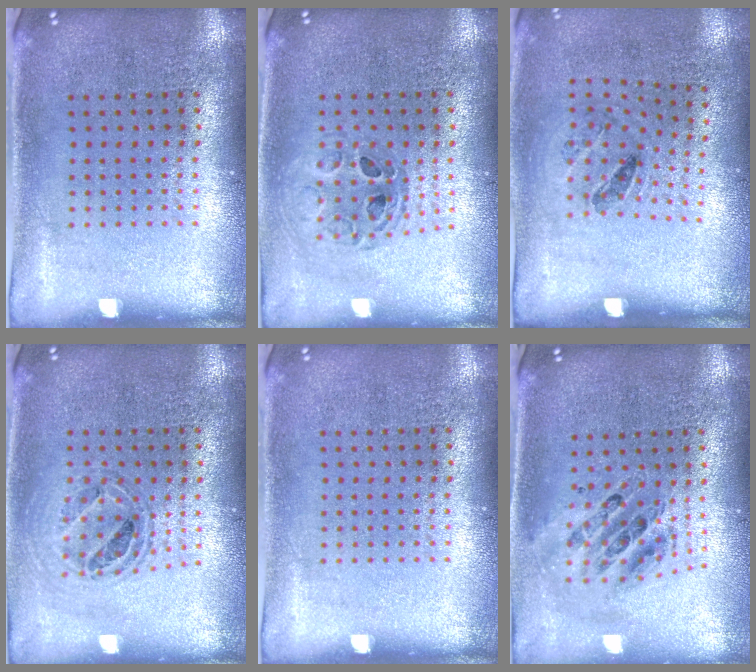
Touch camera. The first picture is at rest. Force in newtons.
{"total": 0.7, "press": 0.7, "slide": 0.1}
{"total": 1.2, "press": 0.8, "slide": 1.0}
{"total": 0.8, "press": 0.7, "slide": 0.2}
{"total": 0.0}
{"total": 0.9, "press": 0.9, "slide": 0.1}